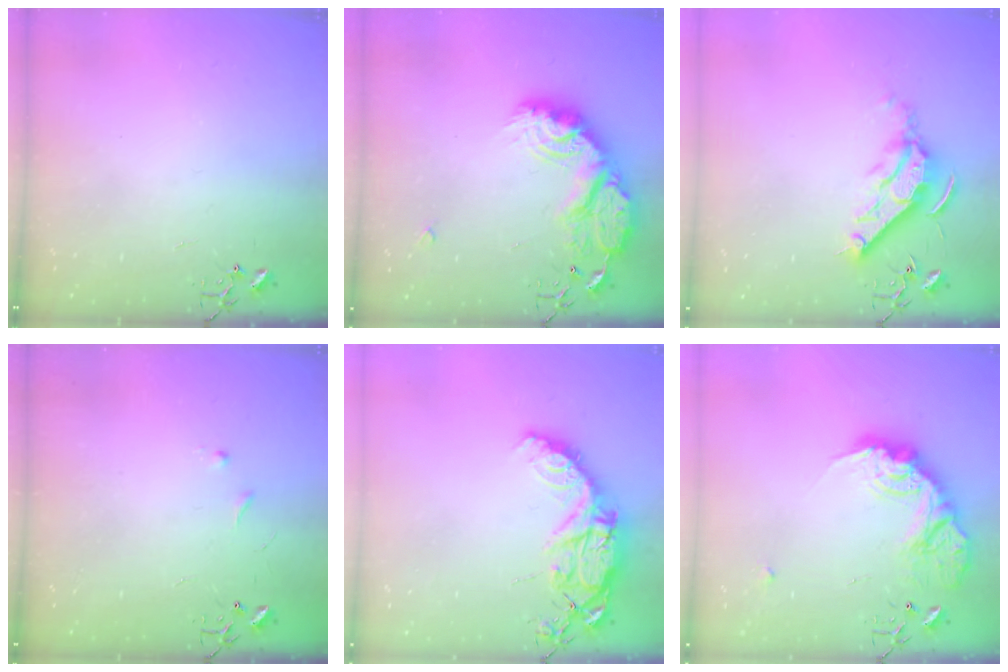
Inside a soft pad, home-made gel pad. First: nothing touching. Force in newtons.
{"total": 22.6, "press": 22.5, "slide": 1.9}
{"total": 11.7, "press": 11.6, "slide": 1.3}
{"total": 5.3, "press": 5.2, "slide": 0.7}
{"total": 16.6, "press": 16.5, "slide": 1.3}
{"total": 19.4, "press": 19.3, "slide": 1.5}